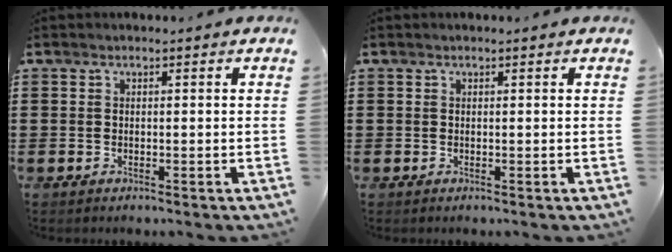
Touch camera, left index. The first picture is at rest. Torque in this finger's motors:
{"motor_torque": [2.14, 0.00, 0.07, -0.03]}